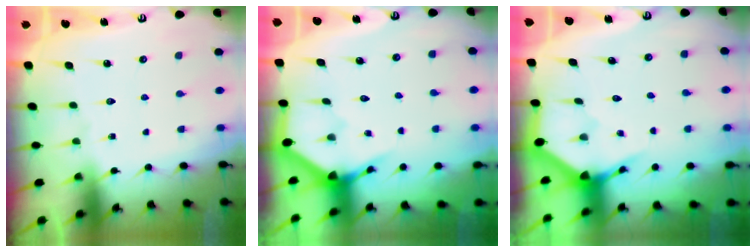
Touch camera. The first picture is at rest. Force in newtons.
{"total": 3.5, "press": 3.4, "slide": 0.2}
{"total": 3.6, "press": 3.6, "slide": 0.1}